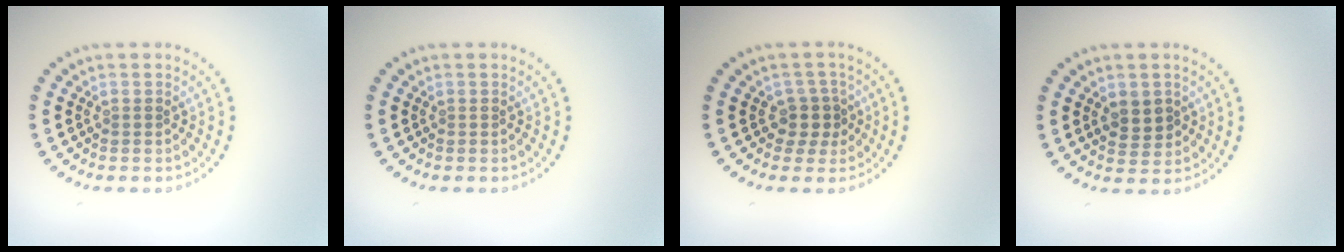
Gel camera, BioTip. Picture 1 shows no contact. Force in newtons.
{"total": 0.0}
{"total": 2.2, "press": 1.7, "slide": 1.4}
{"total": 2.4, "press": 2.3, "slide": 0.5}